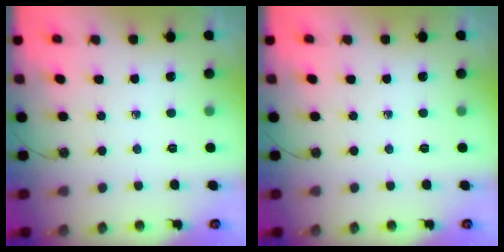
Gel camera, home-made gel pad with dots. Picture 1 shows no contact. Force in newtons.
{"total": 0.0}